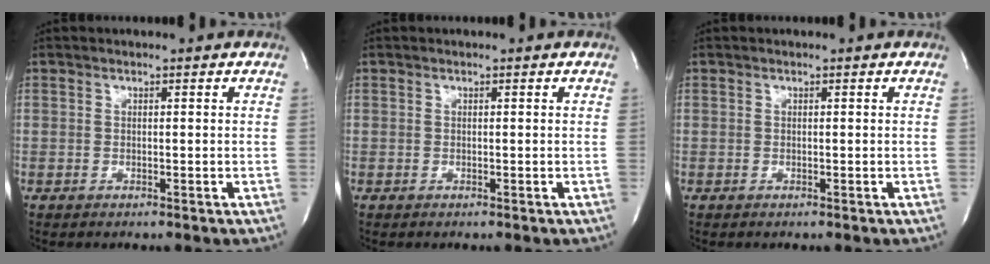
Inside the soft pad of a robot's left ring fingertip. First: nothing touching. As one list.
[{"total": 0.0}, {"total": 0.0}]